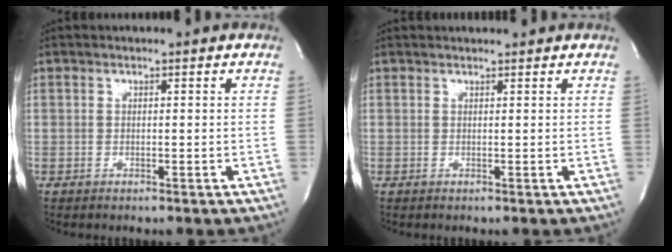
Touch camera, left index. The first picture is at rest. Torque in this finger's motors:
{"motor_torque": [-0.03, -0.29, 0.96, 0.21]}